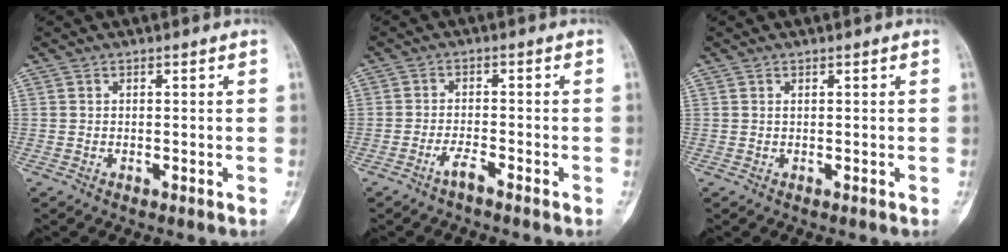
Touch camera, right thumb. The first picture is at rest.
{"total": 2.6, "force": [-2.0, 0.3, 1.6], "torque": [-0.039, 0.011, -0.042]}
{"total": 0.0}